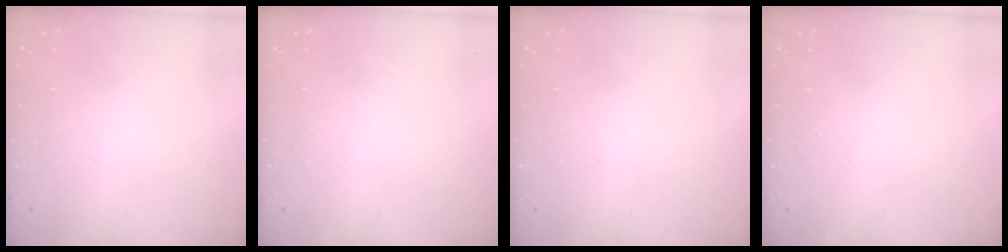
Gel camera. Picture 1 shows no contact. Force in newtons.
{"total": 0.0}
{"total": 0.0}
{"total": 0.0}